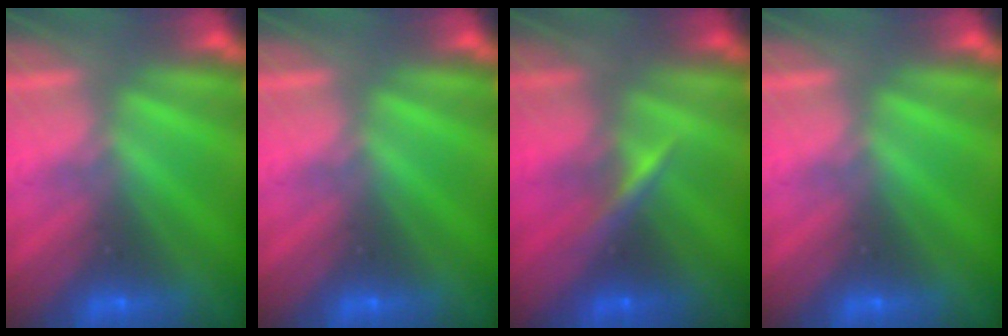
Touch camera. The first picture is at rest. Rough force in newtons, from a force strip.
{"total": 0.0}
{"total": 2.9}
{"total": 0.0}